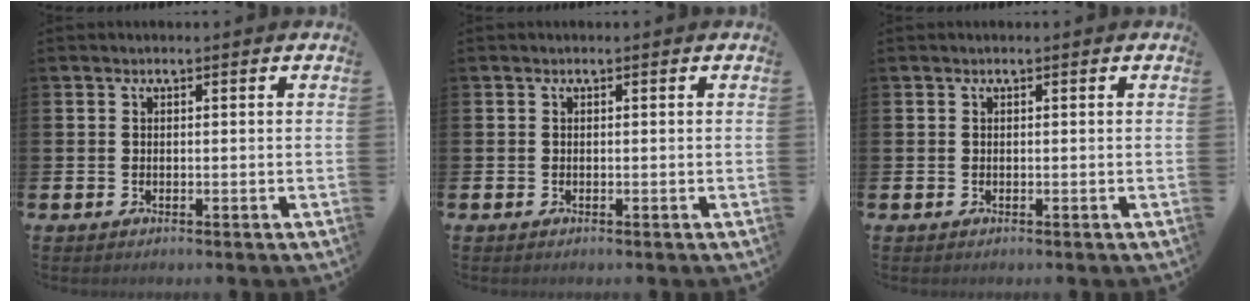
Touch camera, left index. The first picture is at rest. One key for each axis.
{"total": 0.0}
{"total": 0.0}